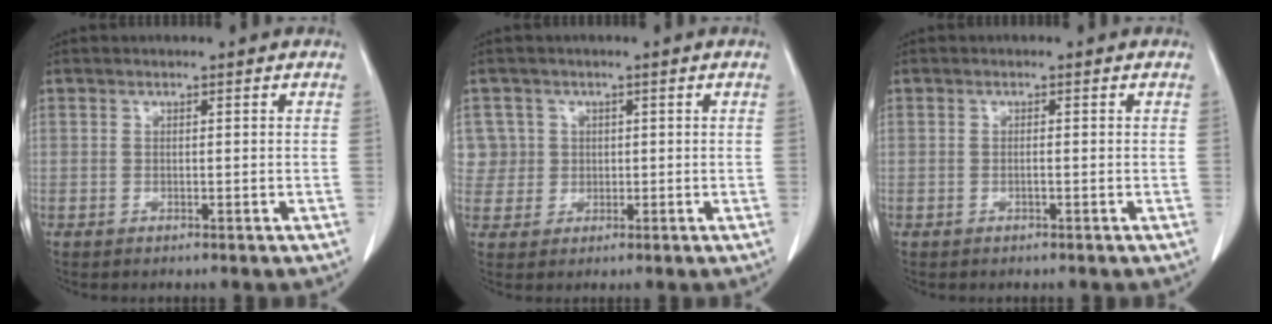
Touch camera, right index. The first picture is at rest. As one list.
[{"total": 4.4, "force": [1.1, 4.2, -0.4], "torque": [0.028, 0.015, 0.024]}, {"total": 0.5, "force": [-0.1, 0.0, 0.5], "torque": [-0.006, 0.002, 0.000]}]